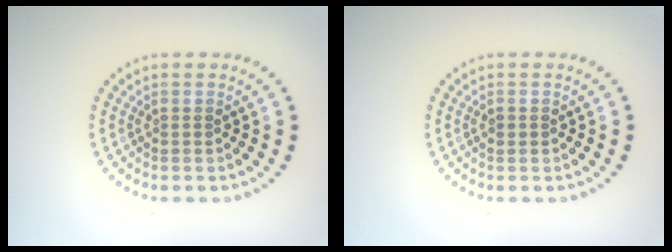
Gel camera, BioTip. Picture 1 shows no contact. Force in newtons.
{"total": 0.8, "press": 0.8, "slide": 0.1}